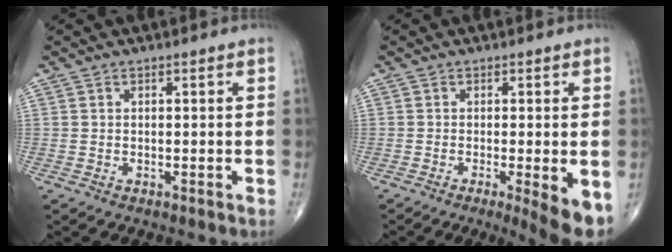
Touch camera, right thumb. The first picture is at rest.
{"total": 7.2, "force": [-2.5, 1.3, 6.6], "torque": [-0.092, -0.021, -0.040]}